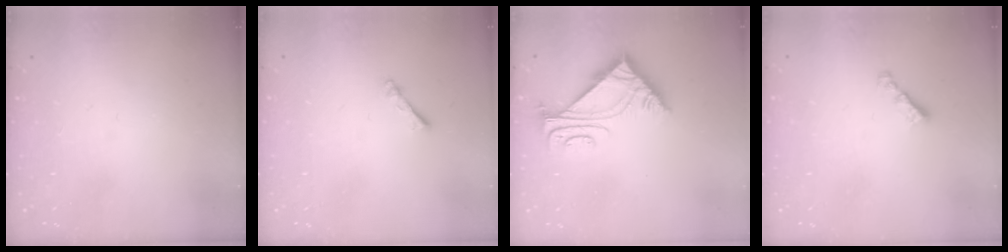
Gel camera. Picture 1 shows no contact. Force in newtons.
{"total": 1.1, "press": 1.1, "slide": 0.2}
{"total": 5.5, "press": 5.4, "slide": 0.9}
{"total": 2.2, "press": 2.1, "slide": 0.6}